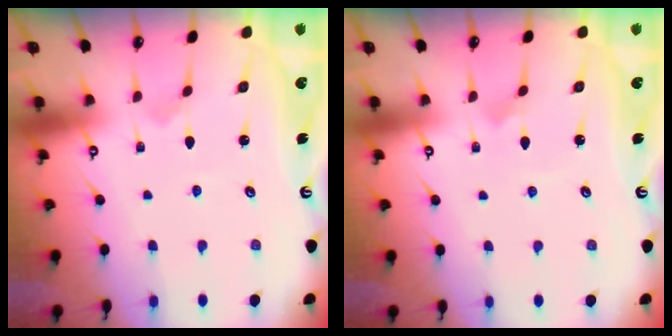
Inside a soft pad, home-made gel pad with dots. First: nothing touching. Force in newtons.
{"total": 2.4, "press": 2.4, "slide": 0.1}